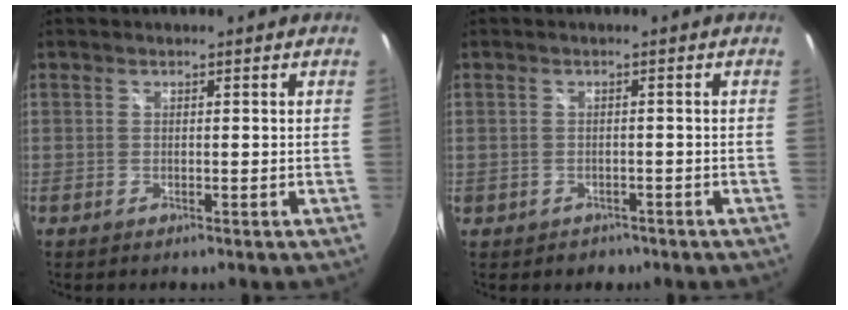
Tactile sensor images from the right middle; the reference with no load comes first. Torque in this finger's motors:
{"motor_torque": [-0.07, -0.01, 0.00, 0.02]}